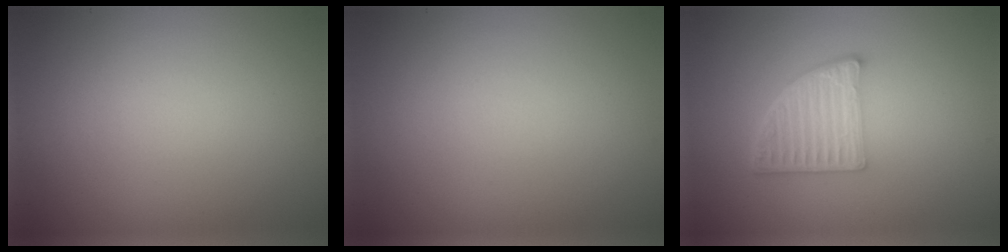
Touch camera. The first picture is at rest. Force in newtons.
{"total": 0.0}
{"total": 4.8, "press": 3.4, "slide": 3.4}